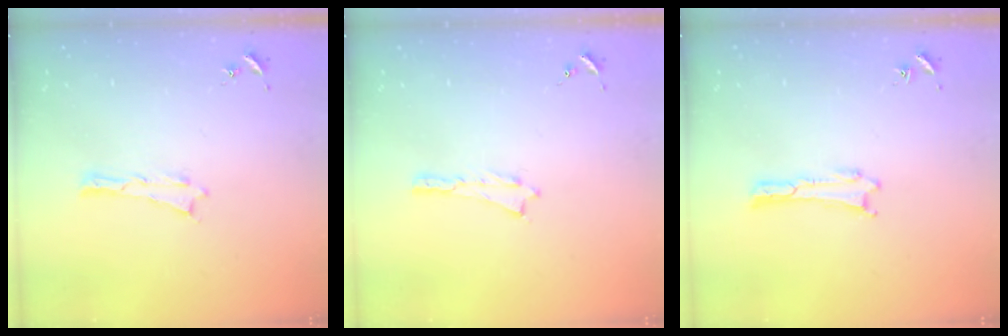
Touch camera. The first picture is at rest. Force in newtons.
{"total": 0.0}
{"total": 0.0}